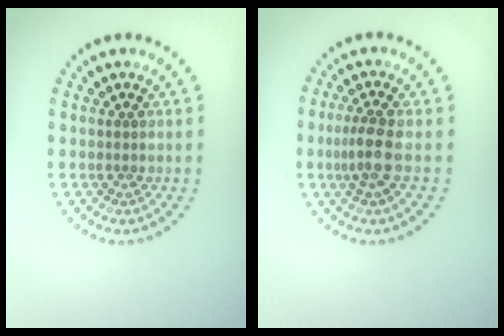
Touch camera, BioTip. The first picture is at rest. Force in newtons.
{"total": 2.7, "press": 2.2, "slide": 1.5}